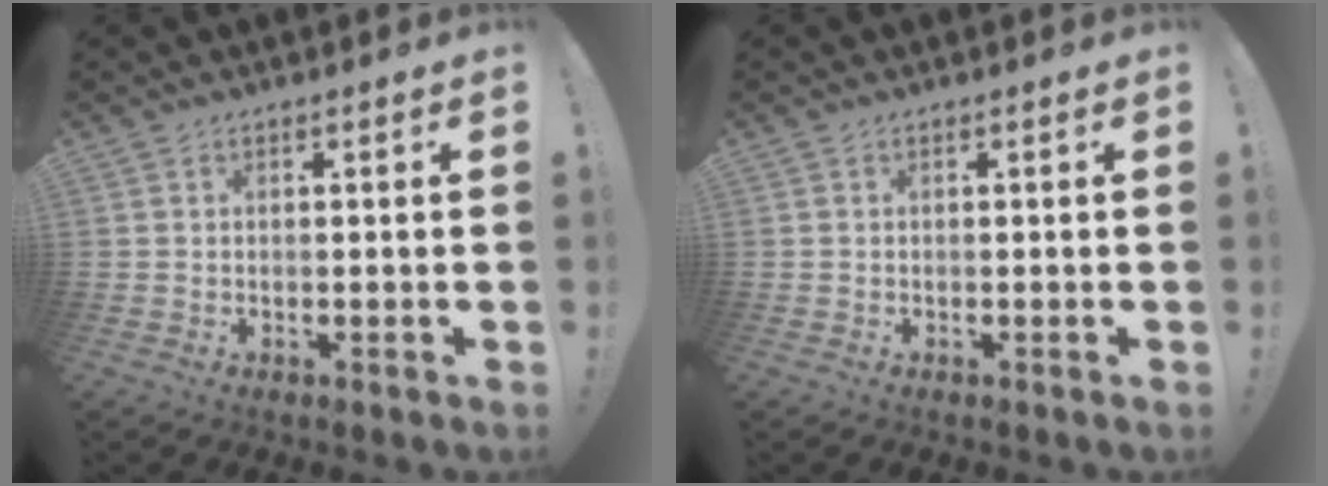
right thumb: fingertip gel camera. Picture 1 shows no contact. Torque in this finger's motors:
{"motor_torque": [0.00, 0.00, -0.13, 0.06, 0.03]}